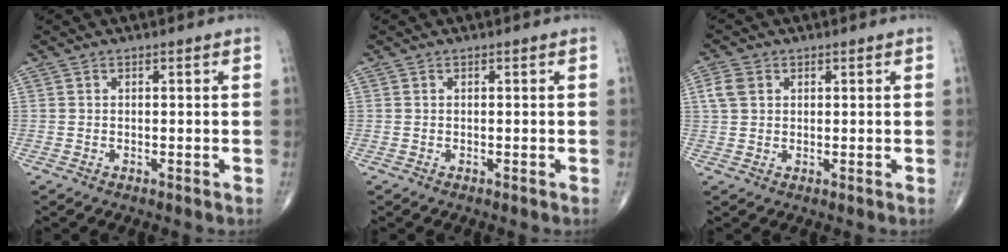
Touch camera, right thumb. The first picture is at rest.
{"total": 0.0}
{"total": 3.7, "force": [1.2, 2.9, 2.1], "torque": [-0.042, 0.006, 0.024]}